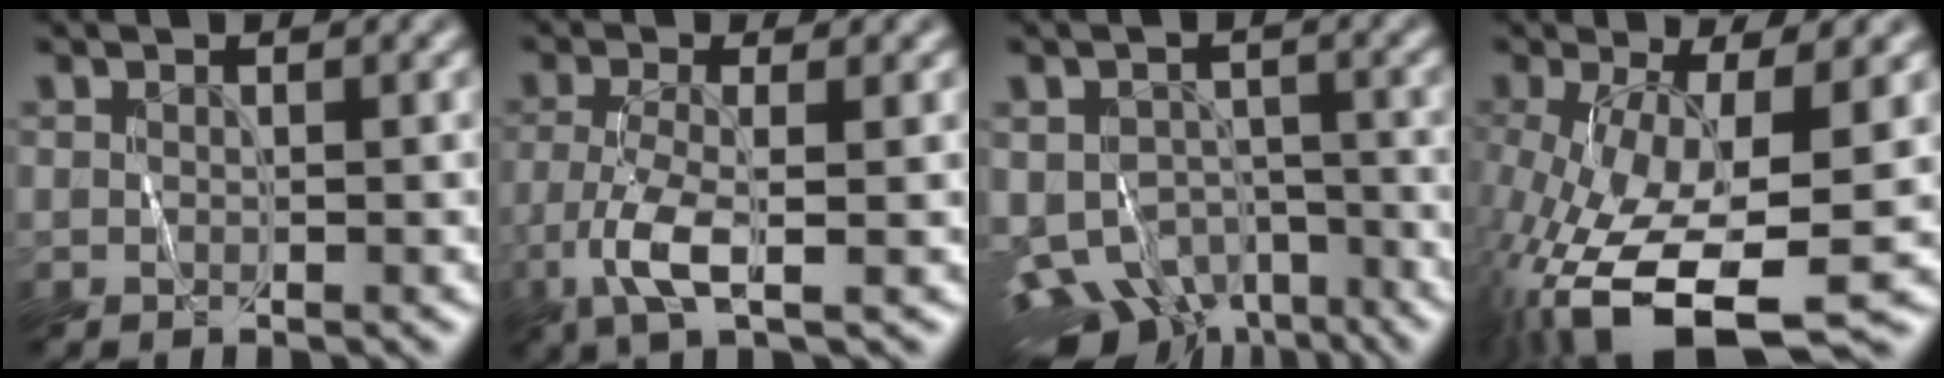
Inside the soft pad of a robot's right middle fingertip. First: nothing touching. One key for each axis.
{"total": 3.9, "fx": -1.9, "fy": 0.5, "fz": 3.4, "tx": -0.078, "ty": -0.001, "tz": -0.041}
{"total": 7.0, "fx": -4.5, "fy": 4.2, "fz": 3.4, "tx": -0.053, "ty": -0.009, "tz": -0.083}
{"total": 13.0, "fx": -5.2, "fy": 4.6, "fz": 11.1, "tx": -0.227, "ty": -0.038, "tz": -0.081}